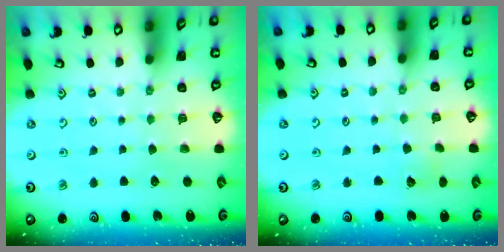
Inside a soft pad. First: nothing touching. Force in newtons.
{"total": 4.2, "press": 4.1, "slide": 0.5}